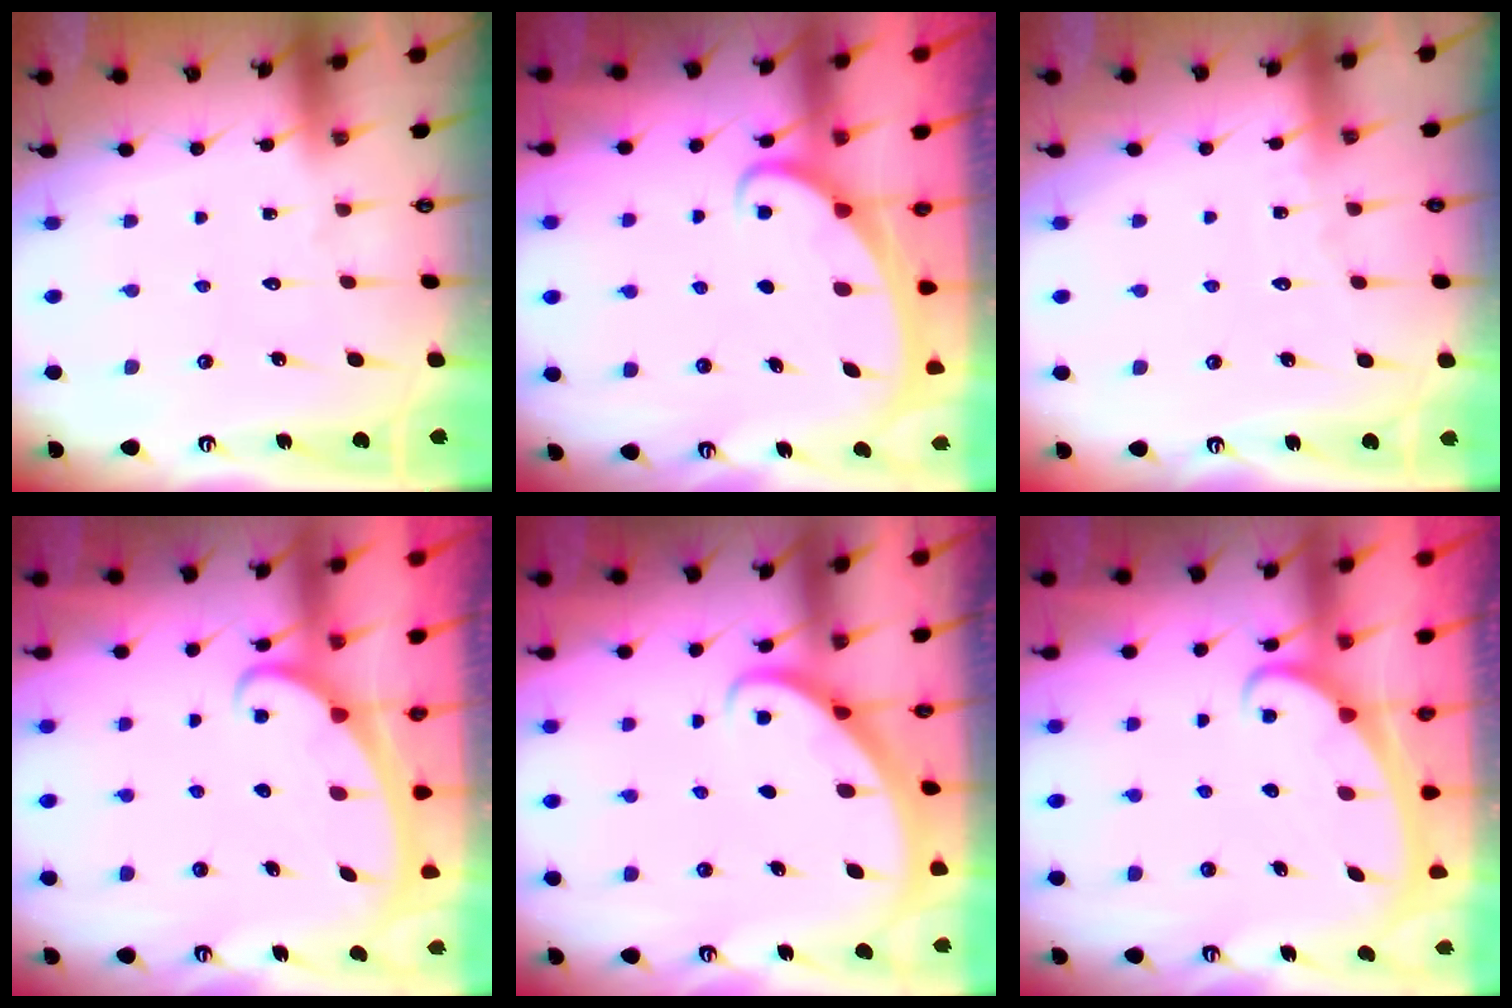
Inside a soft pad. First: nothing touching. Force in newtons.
{"total": 2.4, "press": 2.3, "slide": 0.3}
{"total": 3.5, "press": 3.5, "slide": 0.3}
{"total": 2.4, "press": 2.4, "slide": 0.3}
{"total": 2.7, "press": 2.7, "slide": 0.2}
{"total": 2.4, "press": 2.4, "slide": 0.3}